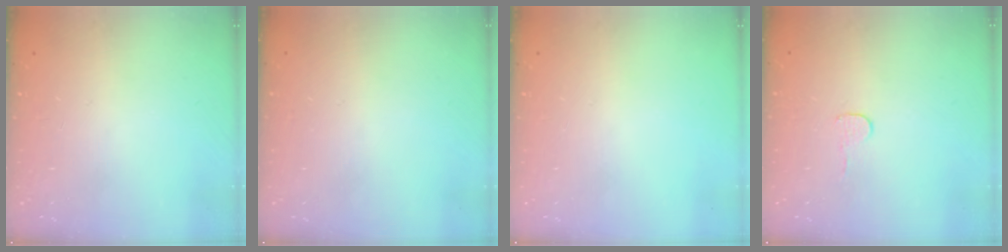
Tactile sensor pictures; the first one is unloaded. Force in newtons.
{"total": 0.6, "press": 0.6, "slide": 0.2}
{"total": 0.0}
{"total": 3.7, "press": 3.7, "slide": 0.3}